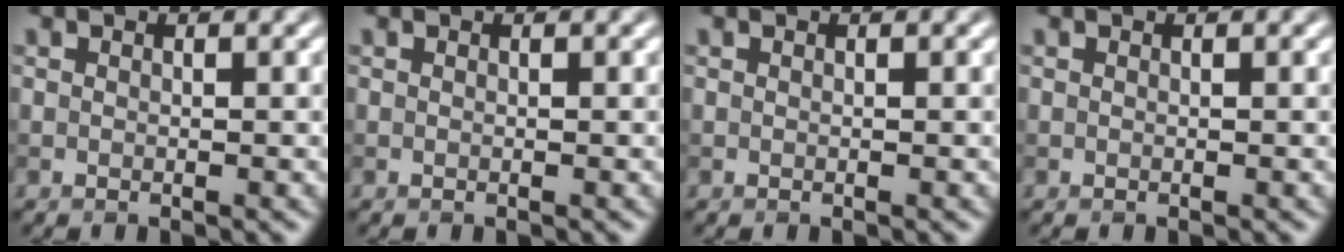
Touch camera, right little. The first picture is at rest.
{"total": 0.0}
{"total": 0.0}
{"total": 0.0}